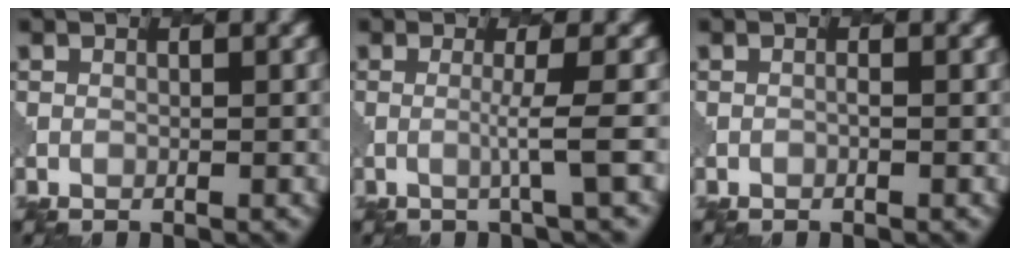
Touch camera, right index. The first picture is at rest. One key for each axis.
{"total": 1.9, "fx": -0.2, "fy": 0.0, "fz": 1.9, "tx": -0.031, "ty": -0.003, "tz": -0.014}
{"total": 0.0}